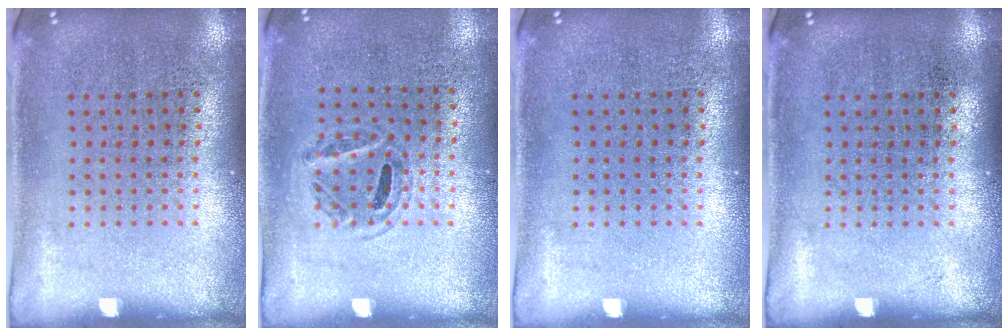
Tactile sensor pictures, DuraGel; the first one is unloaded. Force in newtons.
{"total": 1.0, "press": 0.7, "slide": 0.6}
{"total": 0.0}
{"total": 0.0}